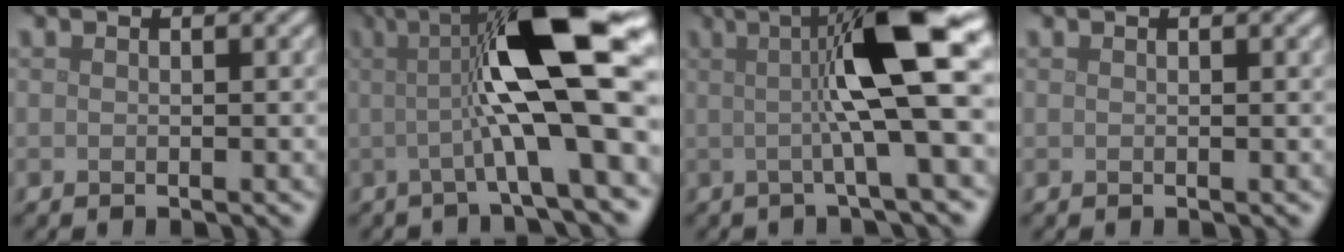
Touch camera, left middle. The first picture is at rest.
{"total": 12.5, "force": [1.3, 2.6, 12.2], "torque": [-0.184, 0.013, 0.016]}
{"total": 9.9, "force": [1.4, 1.6, 9.7], "torque": [-0.130, 0.006, 0.017]}
{"total": 0.6, "force": [0.4, 0.1, 0.4], "torque": [-0.002, 0.005, 0.006]}